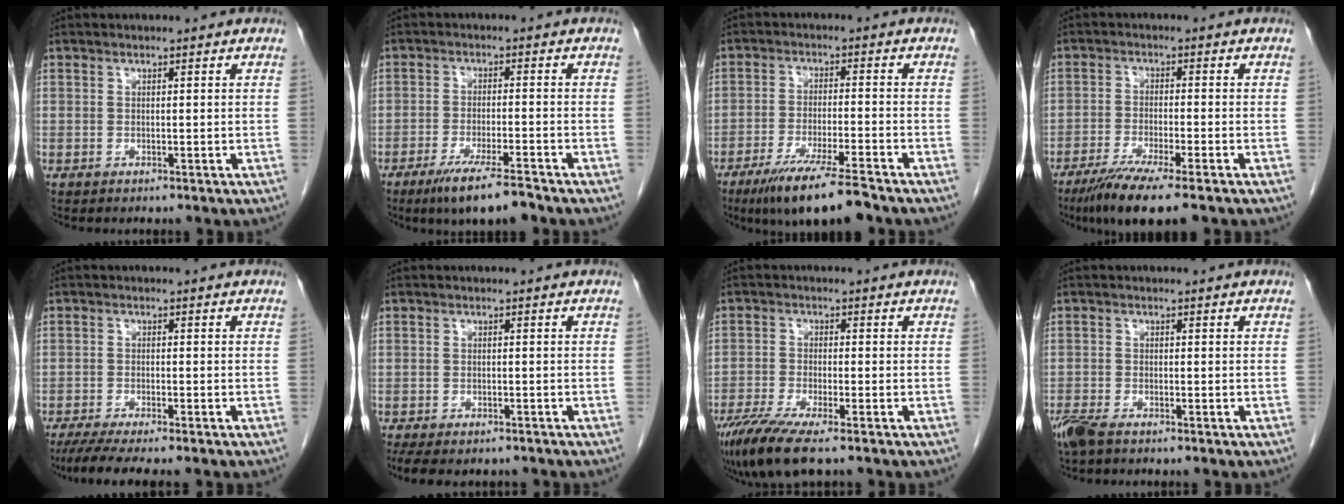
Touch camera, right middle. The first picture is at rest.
{"total": 7.7, "force": [-5.6, 0.4, 5.3], "torque": [-0.090, -0.019, -0.096]}
{"total": 9.9, "force": [-7.4, 0.3, 6.6], "torque": [-0.112, -0.027, -0.126]}
{"total": 8.4, "force": [-6.0, 0.0, 5.9], "torque": [-0.098, -0.022, -0.101]}
{"total": 7.0, "force": [-5.7, 0.2, 4.0], "torque": [-0.060, -0.017, -0.092]}
{"total": 8.3, "force": [-6.7, 3.3, 3.7], "torque": [-0.065, -0.009, -0.090]}
{"total": 8.1, "force": [-5.8, 0.9, 5.7], "torque": [-0.103, -0.021, -0.104]}
{"total": 3.8, "force": [-2.9, 1.0, 2.2], "torque": [-0.053, -0.010, -0.055]}